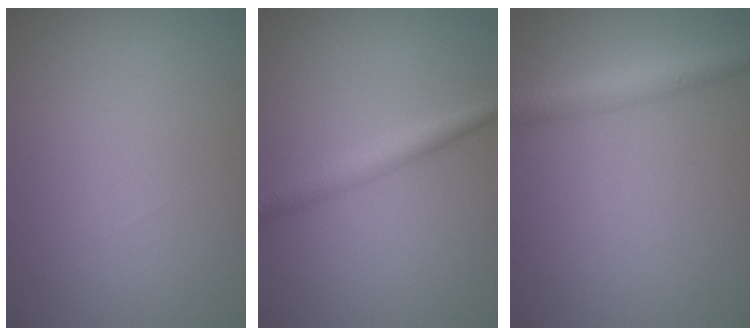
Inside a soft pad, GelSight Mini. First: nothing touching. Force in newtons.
{"total": 2.5, "press": 2.5, "slide": 0.1}
{"total": 3.6, "press": 3.6, "slide": 0.1}